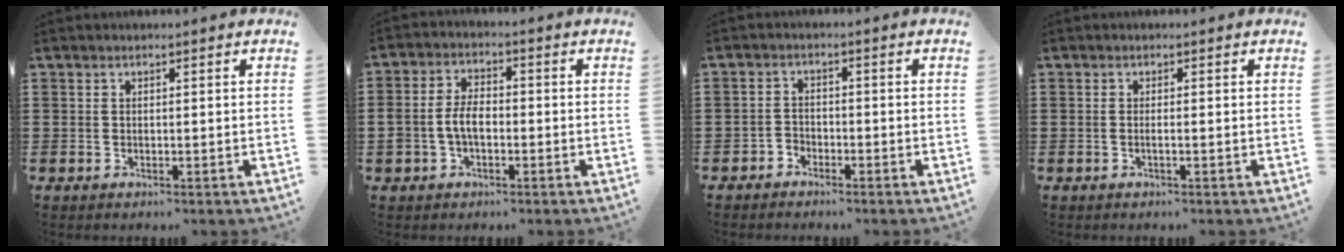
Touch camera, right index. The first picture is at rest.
{"total": 3.2, "force": [-0.5, 2.0, 2.5], "torque": [-0.055, 0.001, -0.013]}
{"total": 2.0, "force": [-1.8, 0.9, -0.1], "torque": [-0.005, 0.002, -0.040]}
{"total": 0.8, "force": [-0.3, 0.0, 0.7], "torque": [-0.014, -0.004, -0.005]}